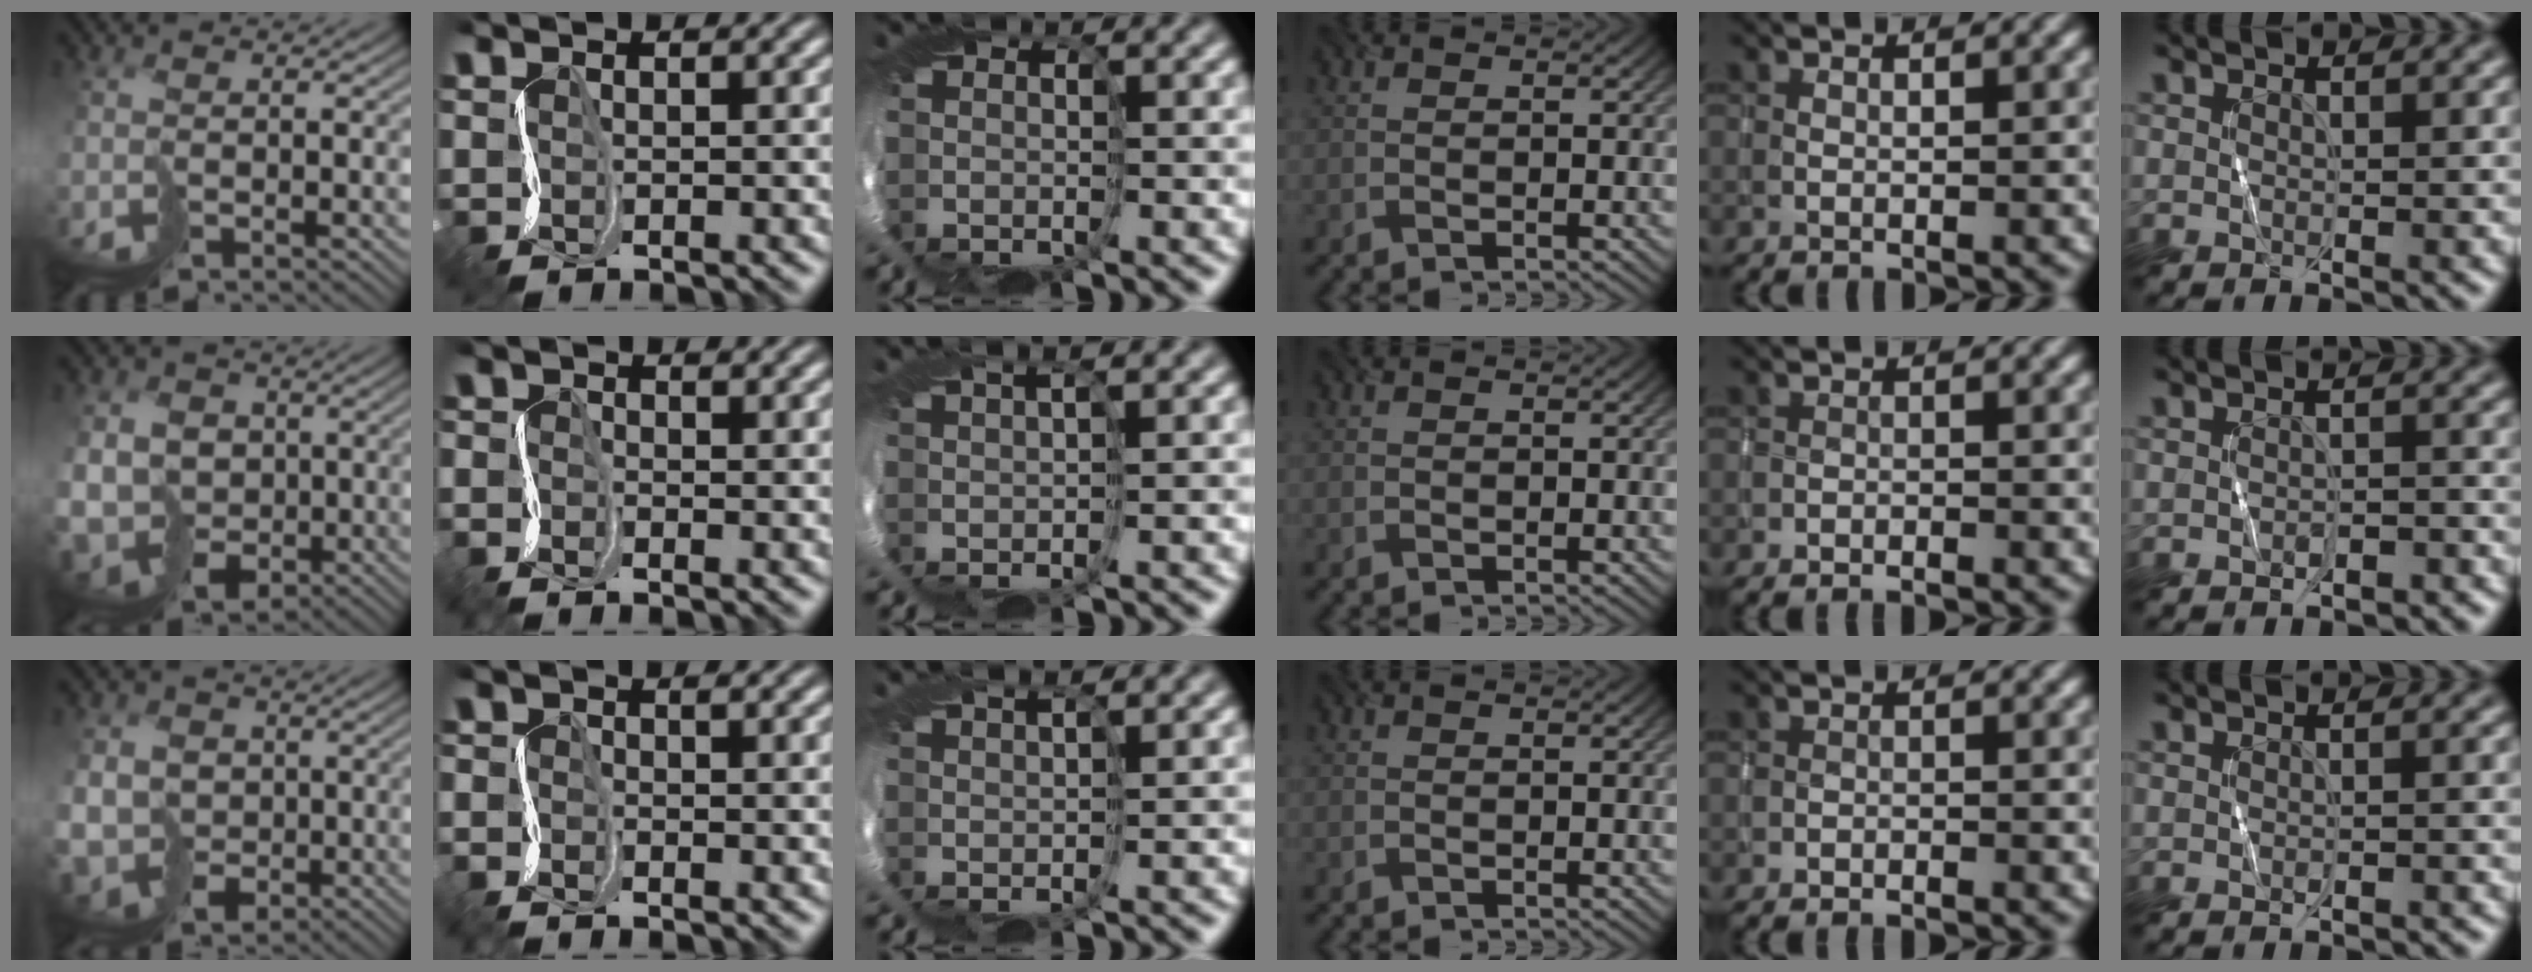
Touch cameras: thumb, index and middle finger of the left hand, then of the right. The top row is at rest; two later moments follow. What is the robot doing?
{"motion": "cut", "object": "wrapping paper"}